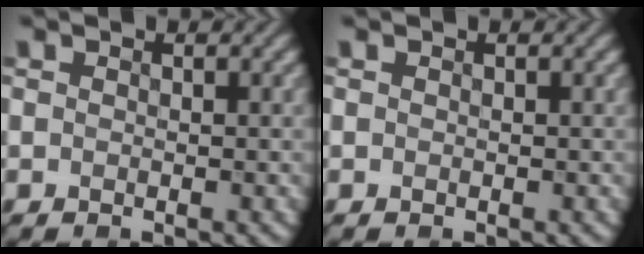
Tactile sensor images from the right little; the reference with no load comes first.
{"total": 0.0}